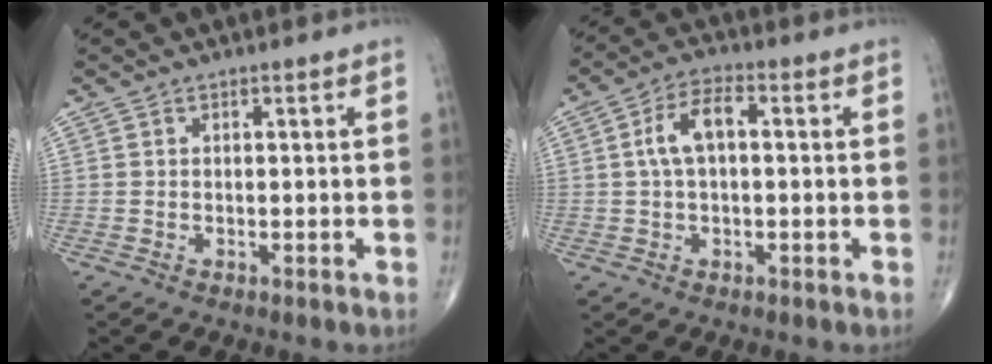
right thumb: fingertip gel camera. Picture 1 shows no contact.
{"total": 6.7, "force": [0.7, 3.3, 5.8], "torque": [-0.116, 0.022, 0.007]}